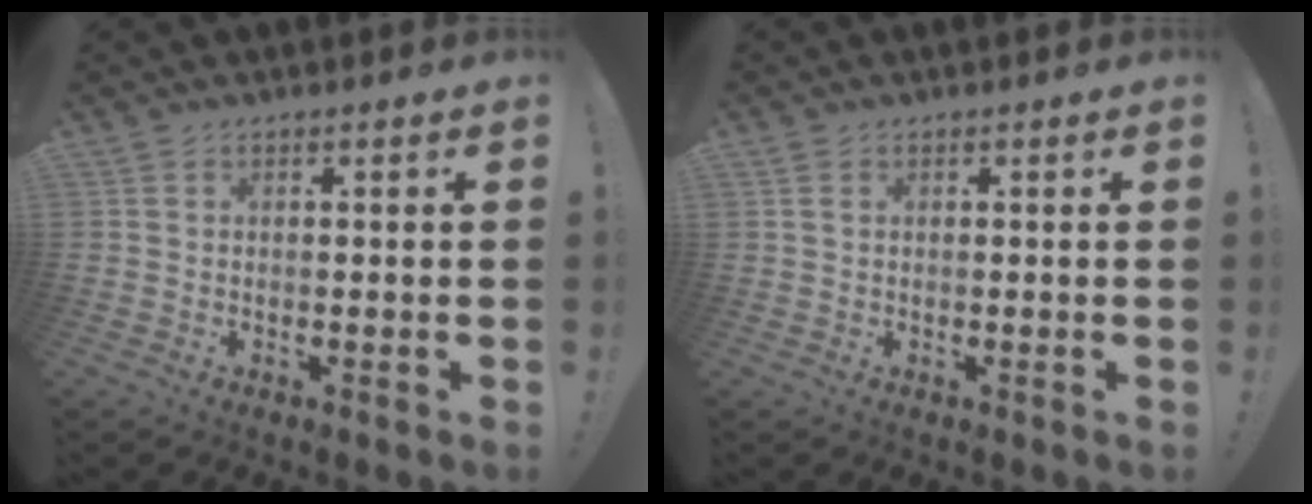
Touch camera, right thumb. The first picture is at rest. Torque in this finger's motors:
{"motor_torque": [0.04, -0.13, -0.25, -0.04, 0.05]}